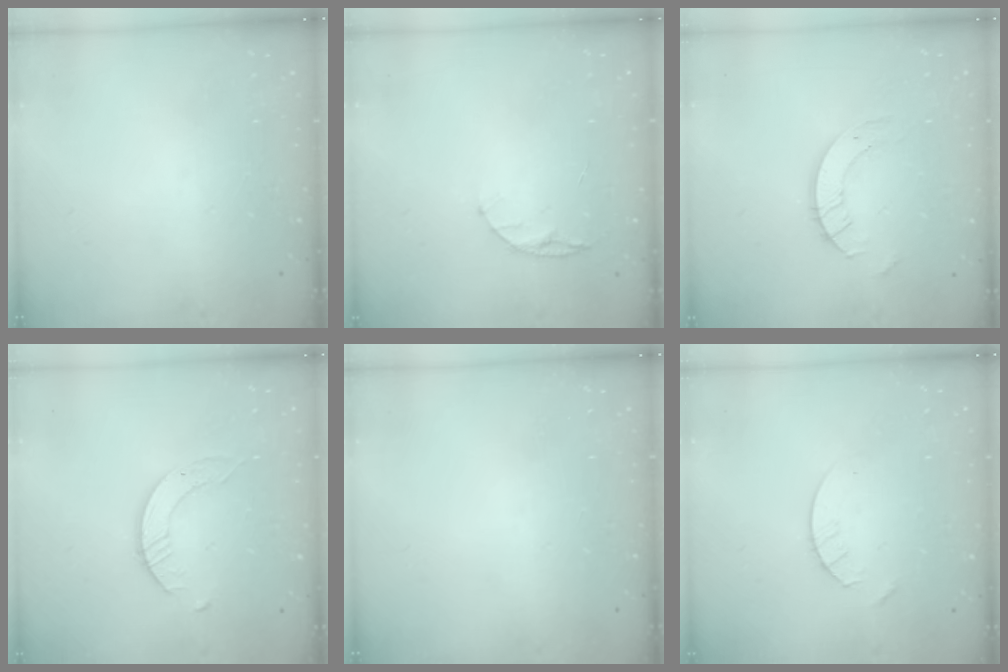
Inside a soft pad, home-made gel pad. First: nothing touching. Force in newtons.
{"total": 5.1, "press": 5.1, "slide": 0.6}
{"total": 6.1, "press": 6.1, "slide": 0.6}
{"total": 3.2, "press": 3.1, "slide": 0.4}
{"total": 0.0}
{"total": 3.8, "press": 3.7, "slide": 0.5}